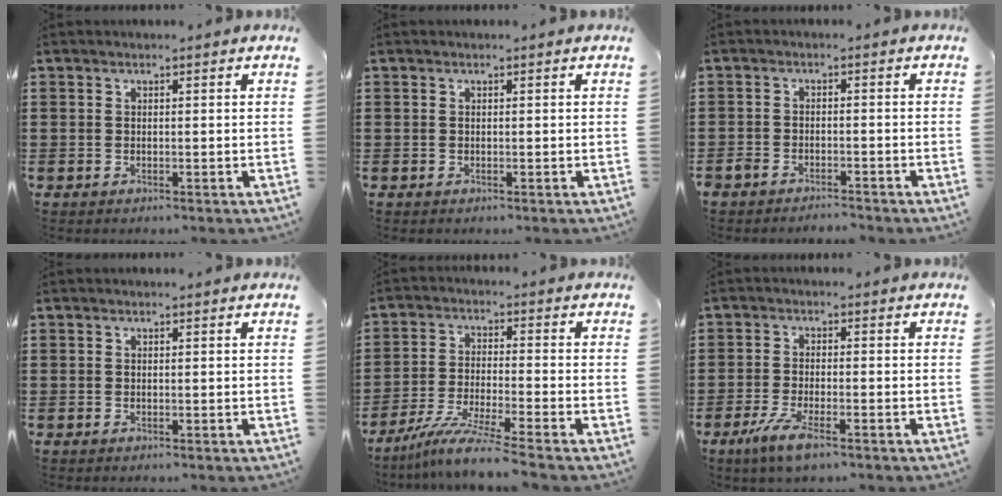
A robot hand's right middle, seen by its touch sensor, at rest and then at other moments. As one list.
[{"total": 0.0}, {"total": 2.6, "force": [-2.5, 0.5, 0.0], "torque": [-0.014, -0.001, -0.057]}, {"total": 0.0}, {"total": 7.5, "force": [-6.3, -0.6, 4.0], "torque": [-0.087, -0.021, -0.122]}, {"total": 4.9, "force": [-3.0, 0.9, 3.8], "torque": [-0.089, -0.012, -0.056]}]